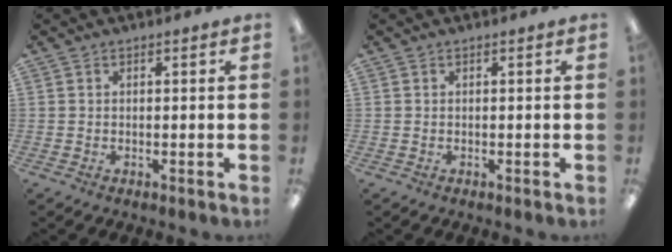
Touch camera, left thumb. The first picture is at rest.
{"total": 0.0}